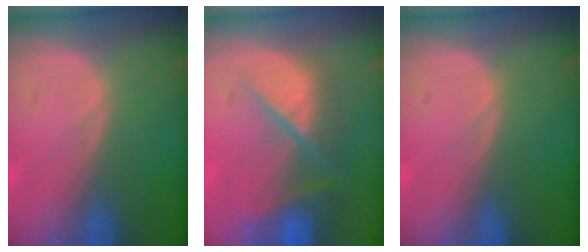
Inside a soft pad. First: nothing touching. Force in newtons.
{"total": 9.4, "press": 7.9, "slide": 5.0}
{"total": 0.0}